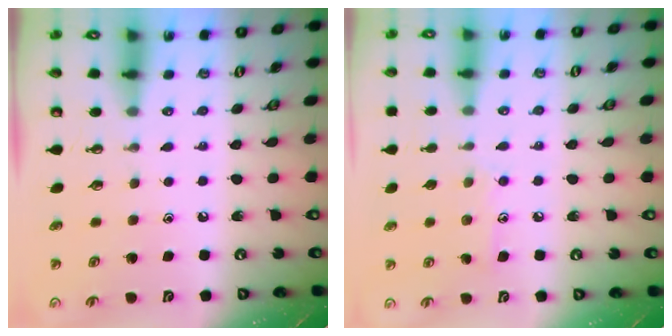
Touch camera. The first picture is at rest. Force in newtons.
{"total": 7.1, "press": 7.1, "slide": 0.1}